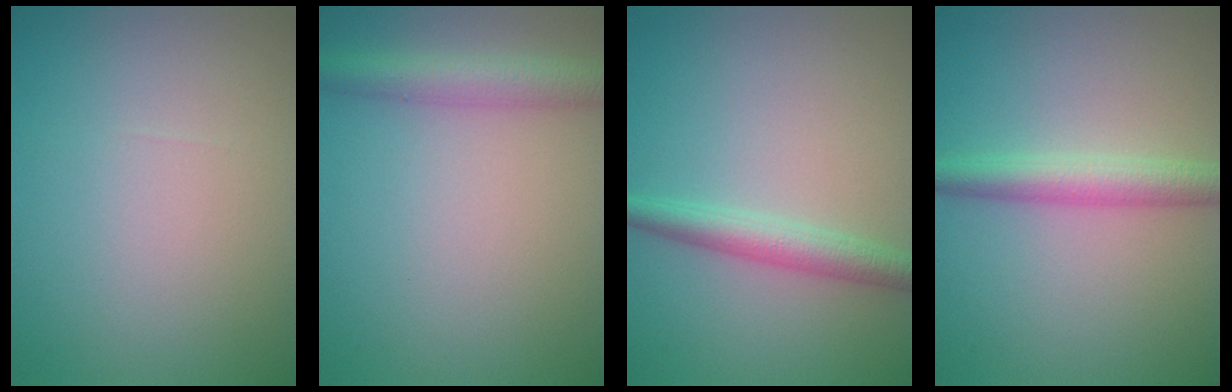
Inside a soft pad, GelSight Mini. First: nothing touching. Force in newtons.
{"total": 3.5, "press": 3.5, "slide": 0.1}
{"total": 3.0, "press": 3.0, "slide": 0.1}
{"total": 3.5, "press": 3.5, "slide": 0.1}